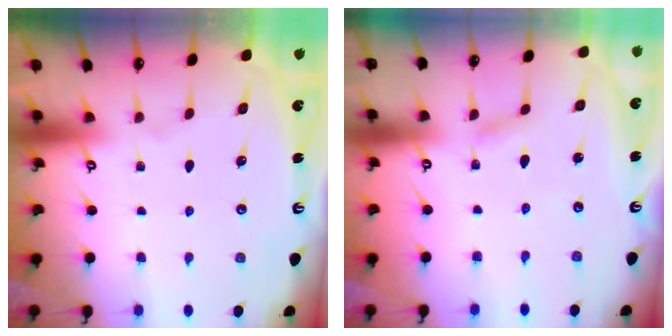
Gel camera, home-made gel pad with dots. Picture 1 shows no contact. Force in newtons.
{"total": 2.3, "press": 2.3, "slide": 0.2}